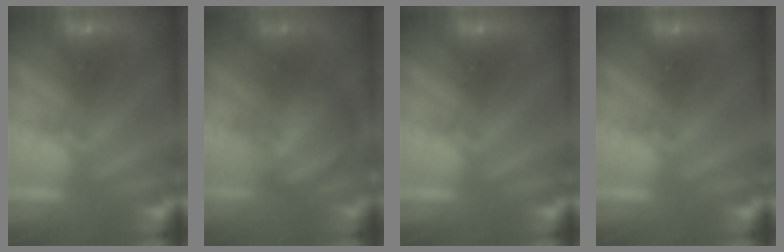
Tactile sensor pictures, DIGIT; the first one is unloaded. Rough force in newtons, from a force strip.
{"total": 2.8}
{"total": 0.0}
{"total": 0.0}